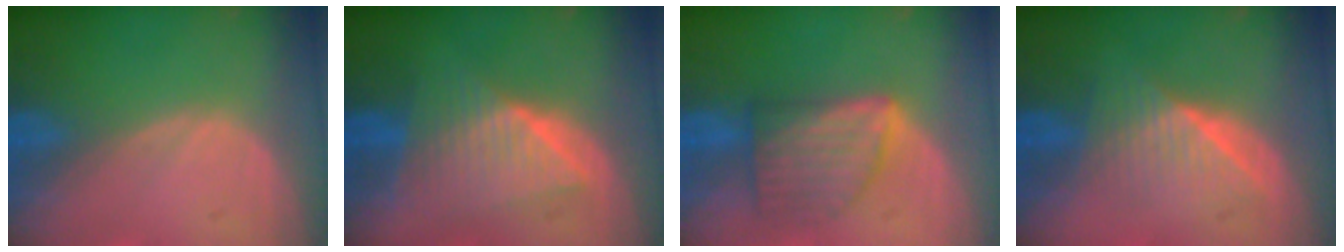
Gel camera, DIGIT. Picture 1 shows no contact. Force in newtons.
{"total": 7.4, "press": 7.4, "slide": 0.3}
{"total": 6.5, "press": 6.5, "slide": 0.1}
{"total": 6.4, "press": 5.9, "slide": 2.3}